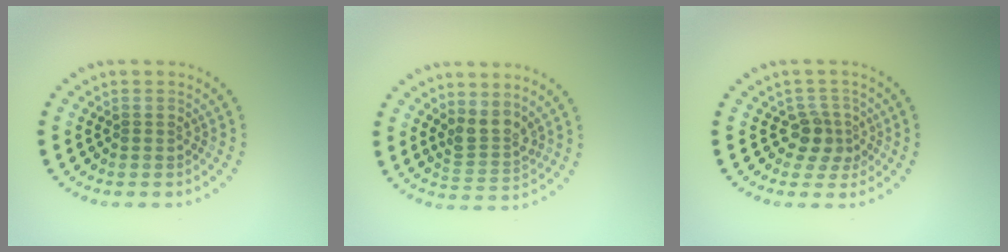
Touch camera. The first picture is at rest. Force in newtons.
{"total": 2.5, "press": 1.9, "slide": 1.7}
{"total": 2.5, "press": 1.9, "slide": 1.5}